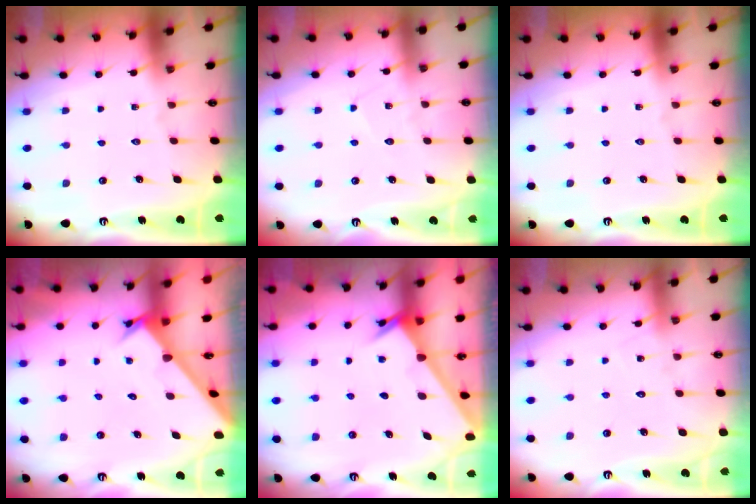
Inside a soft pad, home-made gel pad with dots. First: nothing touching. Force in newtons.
{"total": 4.5, "press": 4.5, "slide": 0.5}
{"total": 0.0}
{"total": 2.4, "press": 2.4, "slide": 0.1}
{"total": 2.4, "press": 2.4, "slide": 0.2}
{"total": 5.8, "press": 5.8, "slide": 0.4}